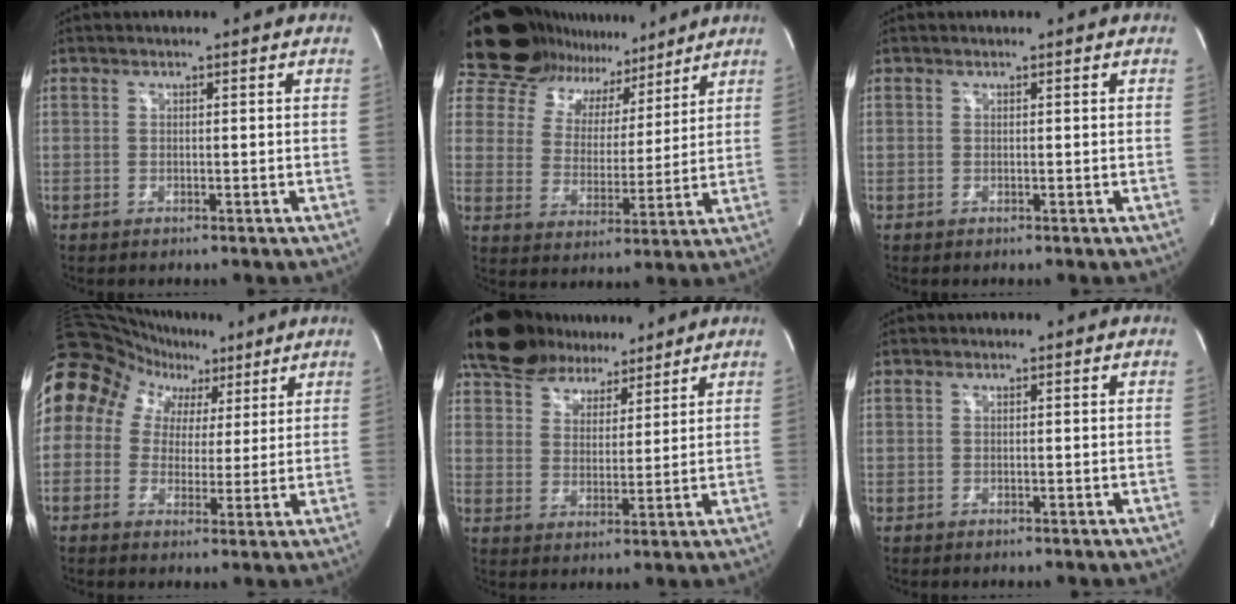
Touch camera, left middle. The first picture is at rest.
{"total": 17.4, "force": [14.8, 7.6, 5.0], "torque": [-0.096, 0.026, 0.231]}
{"total": 0.0}
{"total": 16.2, "force": [8.2, 12.6, 5.9], "torque": [-0.137, 0.085, 0.143]}
{"total": 12.9, "force": [10.9, 5.4, 4.5], "torque": [-0.080, 0.027, 0.185]}
{"total": 0.0}